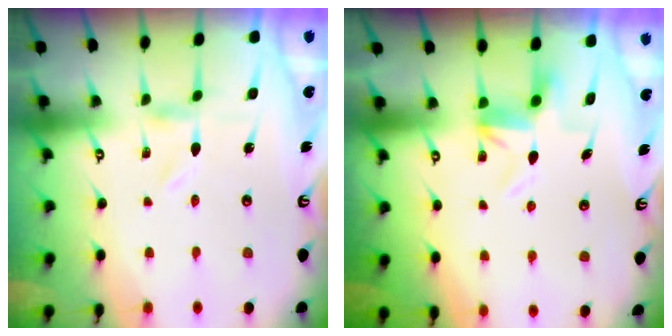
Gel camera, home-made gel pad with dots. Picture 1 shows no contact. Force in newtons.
{"total": 5.4, "press": 5.4, "slide": 0.4}